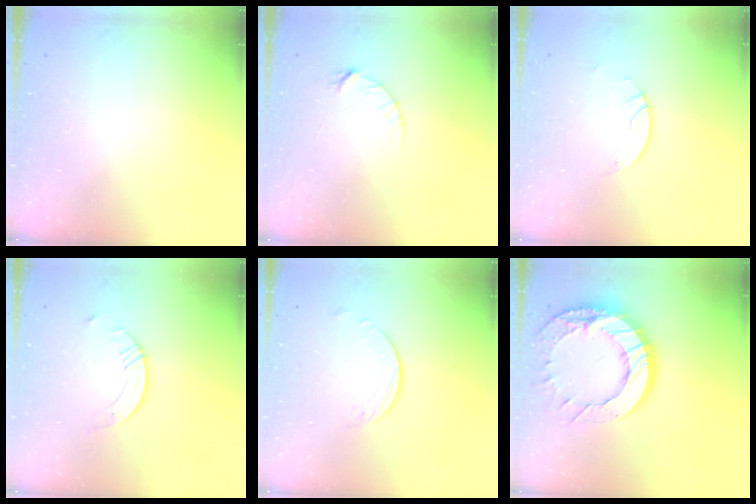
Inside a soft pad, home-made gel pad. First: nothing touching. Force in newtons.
{"total": 4.4, "press": 4.4, "slide": 0.4}
{"total": 2.1, "press": 2.1, "slide": 0.2}
{"total": 3.5, "press": 3.5, "slide": 0.4}
{"total": 1.9, "press": 1.9, "slide": 0.2}
{"total": 20.9, "press": 20.8, "slide": 1.9}